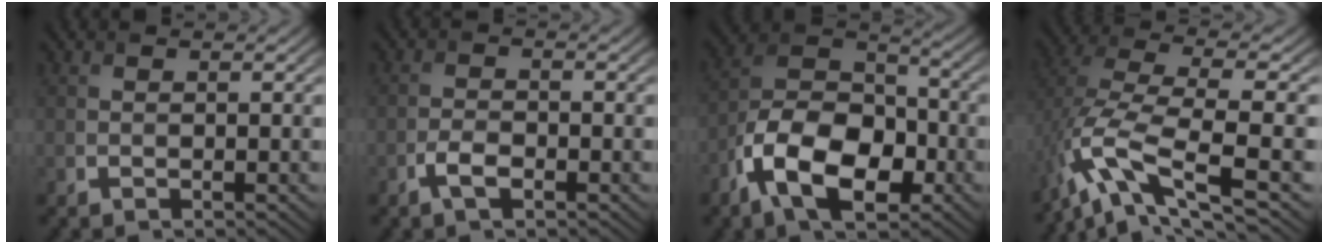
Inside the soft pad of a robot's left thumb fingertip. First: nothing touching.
{"total": 2.7, "force": [-1.6, 1.1, 1.8], "torque": [-0.040, 0.000, -0.035]}
{"total": 13.2, "force": [-6.3, 7.5, 8.9], "torque": [-0.182, -0.012, -0.132]}
{"total": 11.0, "force": [-4.9, 3.6, 9.2], "torque": [-0.200, -0.011, -0.095]}